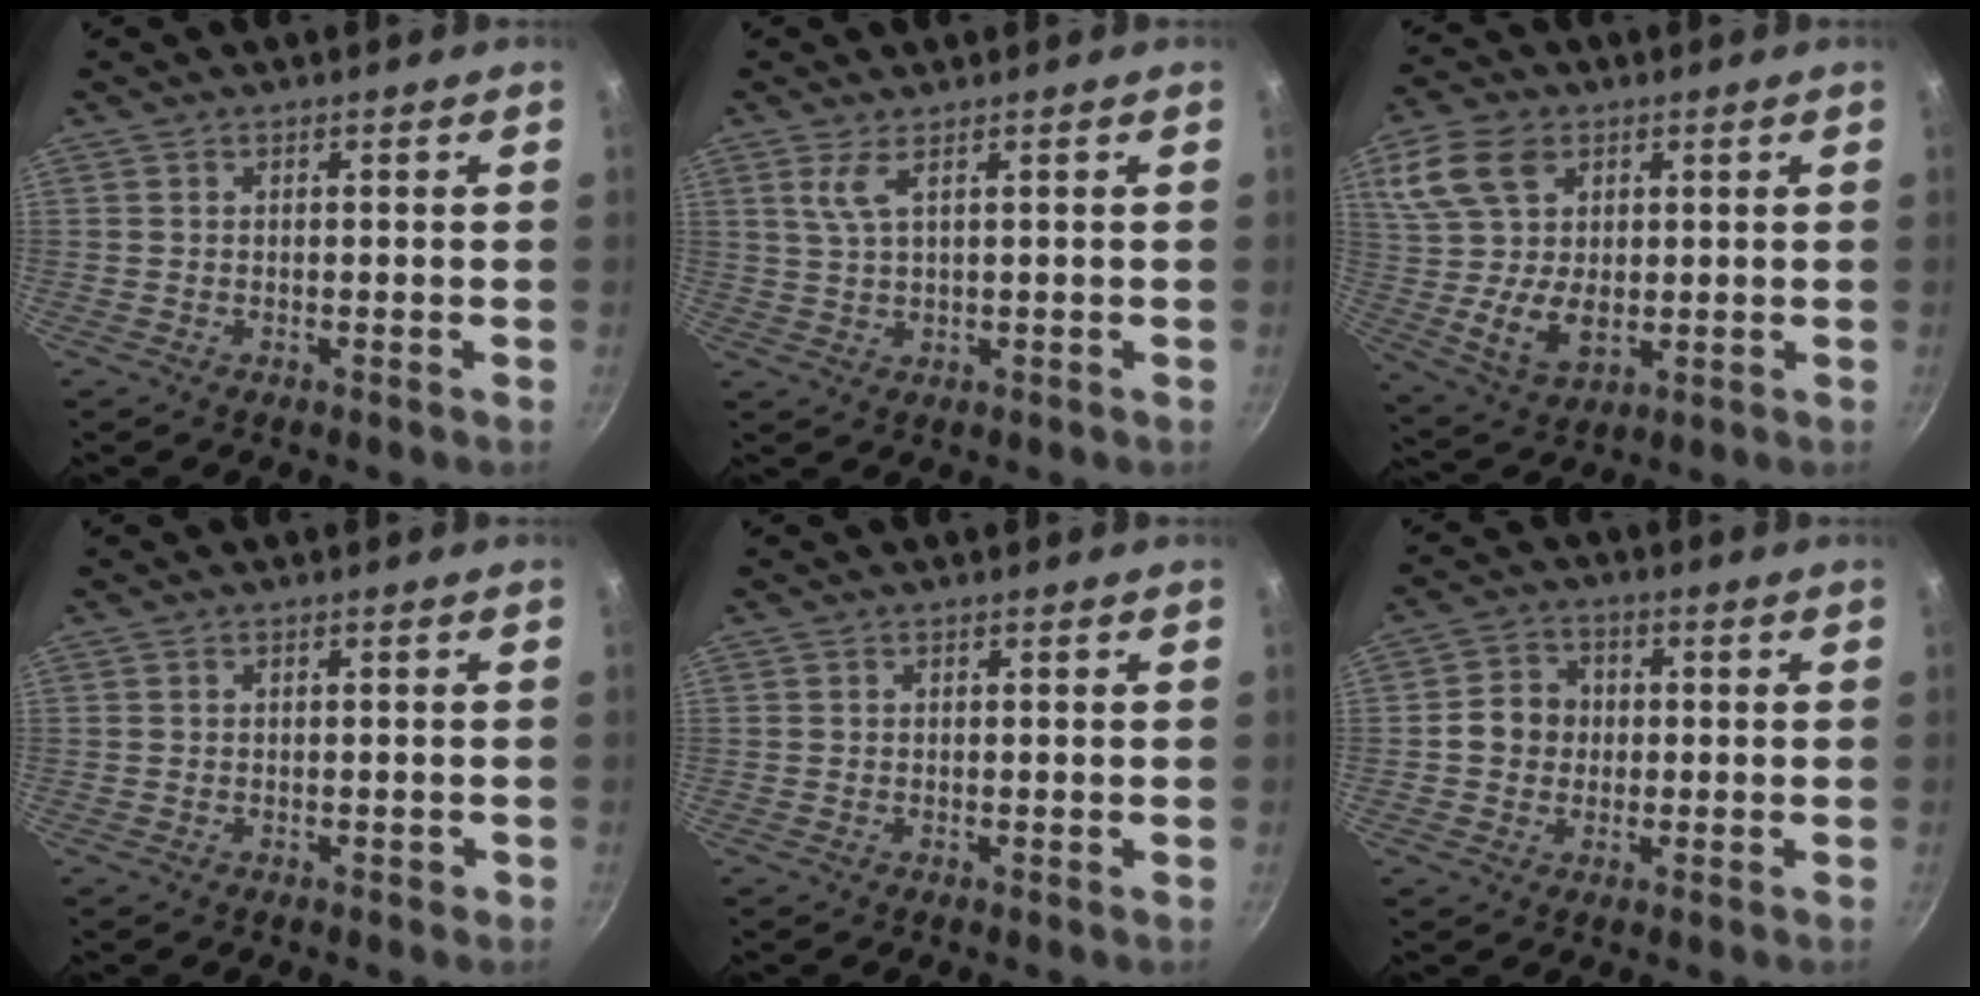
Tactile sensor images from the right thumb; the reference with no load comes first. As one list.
[{"total": 3.5, "force": [1.6, 0.8, 3.1], "torque": [-0.069, -0.008, 0.037]}, {"total": 16.7, "force": [4.8, 11.9, 10.8], "torque": [-0.210, -0.015, 0.095]}, {"total": 0.7, "force": [-0.2, 0.6, 0.4], "torque": [0.001, 0.004, -0.002]}, {"total": 0.0}, {"total": 6.3, "force": [0.0, 5.6, 2.7], "torque": [-0.017, 0.012, -0.013]}]